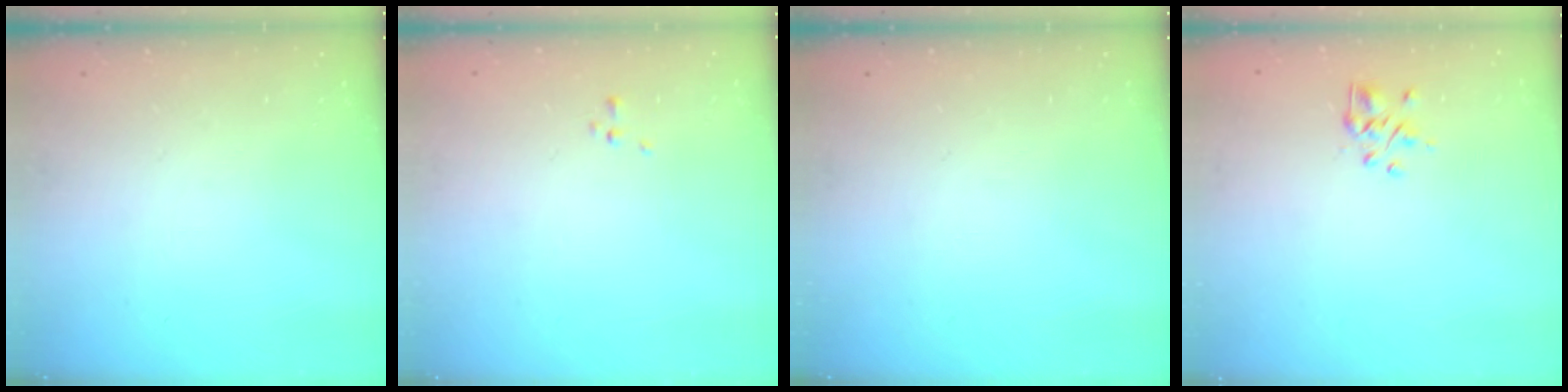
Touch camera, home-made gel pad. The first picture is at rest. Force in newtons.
{"total": 0.7, "press": 0.6, "slide": 0.1}
{"total": 0.0}
{"total": 2.2, "press": 2.0, "slide": 1.0}